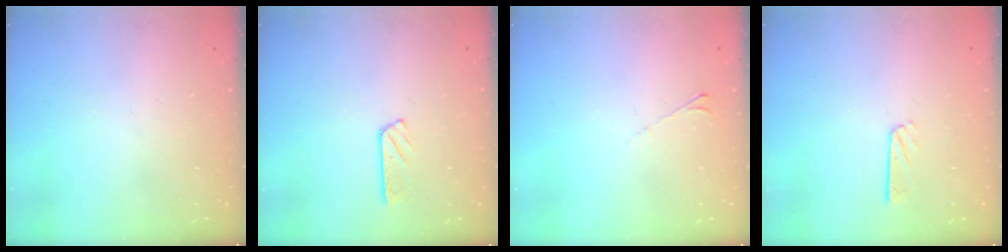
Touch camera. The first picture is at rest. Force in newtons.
{"total": 3.4, "press": 3.4, "slide": 0.3}
{"total": 2.6, "press": 2.6, "slide": 0.5}
{"total": 5.4, "press": 5.4, "slide": 0.1}